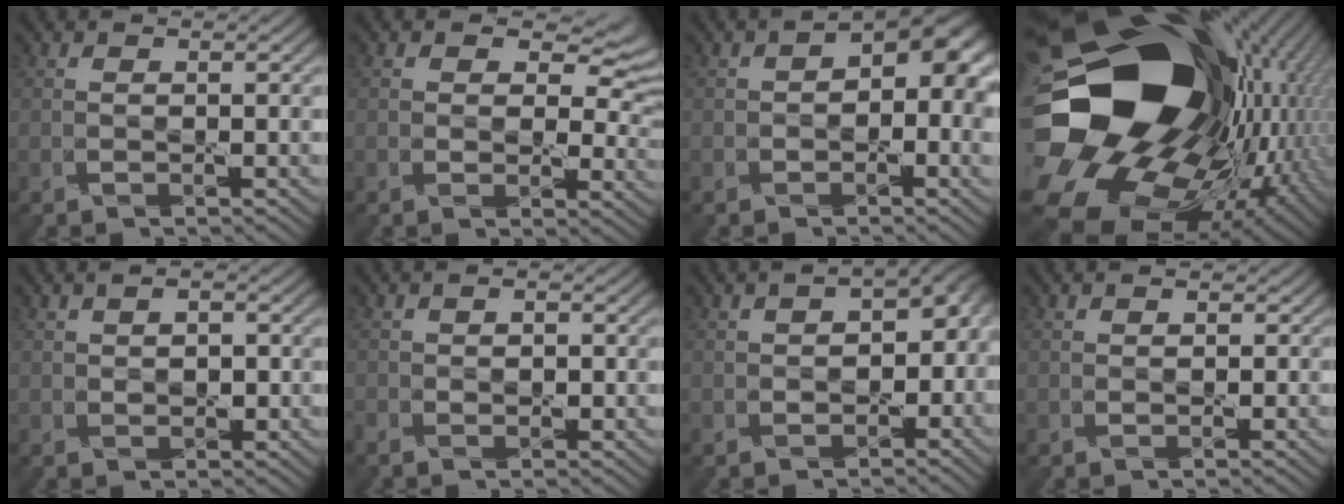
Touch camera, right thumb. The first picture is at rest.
{"total": 7.3, "force": [2.8, 5.1, 4.4], "torque": [-0.060, -0.007, 0.041]}
{"total": 9.4, "force": [1.2, 5.7, 7.5], "torque": [-0.094, -0.006, 0.011]}
{"total": 22.4, "force": [0.1, 16.5, 15.2], "torque": [-0.288, -0.072, 0.006]}
{"total": 2.0, "force": [0.2, 1.6, 1.2], "torque": [-0.021, 0.006, 0.001]}
{"total": 2.2, "force": [-1.3, 1.3, 1.1], "torque": [-0.028, -0.002, -0.031]}
{"total": 7.2, "force": [-1.2, 5.1, 4.9], "torque": [-0.044, -0.009, -0.010]}
{"total": 0.6, "force": [-0.1, 0.6, -0.2], "torque": [0.007, -0.001, -0.005]}